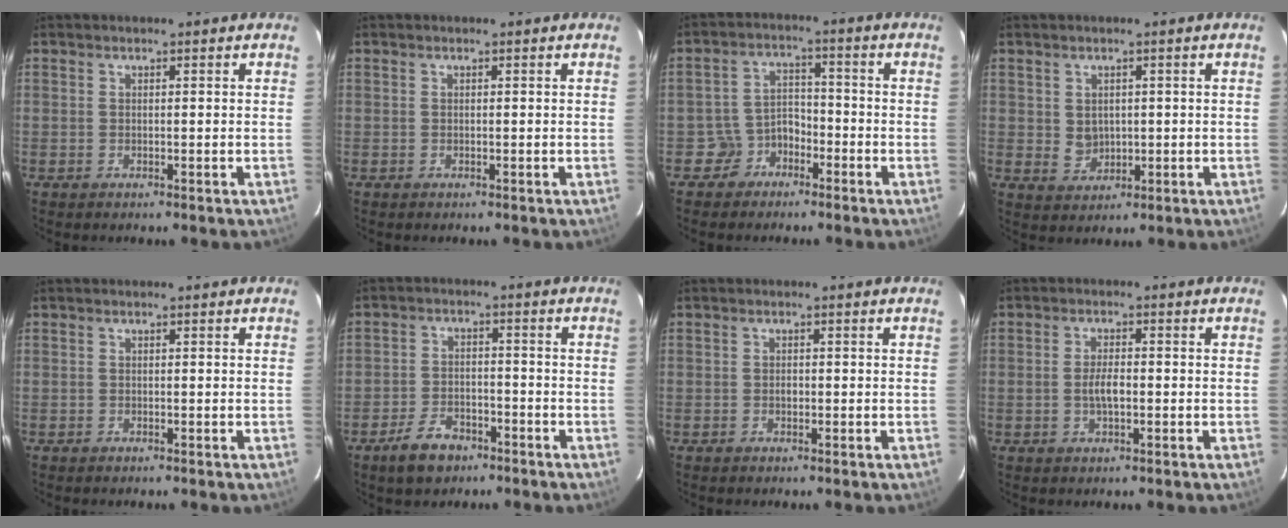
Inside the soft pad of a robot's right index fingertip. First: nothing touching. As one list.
[{"total": 0.0}, {"total": 5.2, "force": [-3.3, 3.9, 0.6], "torque": [-0.017, 0.025, -0.056]}, {"total": 3.4, "force": [0.5, 2.9, 1.6], "torque": [-0.029, 0.002, 0.018]}, {"total": 0.0}, {"total": 8.6, "force": [-5.8, 5.1, 3.8], "torque": [-0.096, 0.017, -0.090]}, {"total": 0.9, "force": [-0.2, 0.7, 0.5], "torque": [-0.008, 0.002, -0.004]}, {"total": 3.4, "force": [-0.6, 1.3, 3.1], "torque": [-0.060, 0.001, -0.009]}]